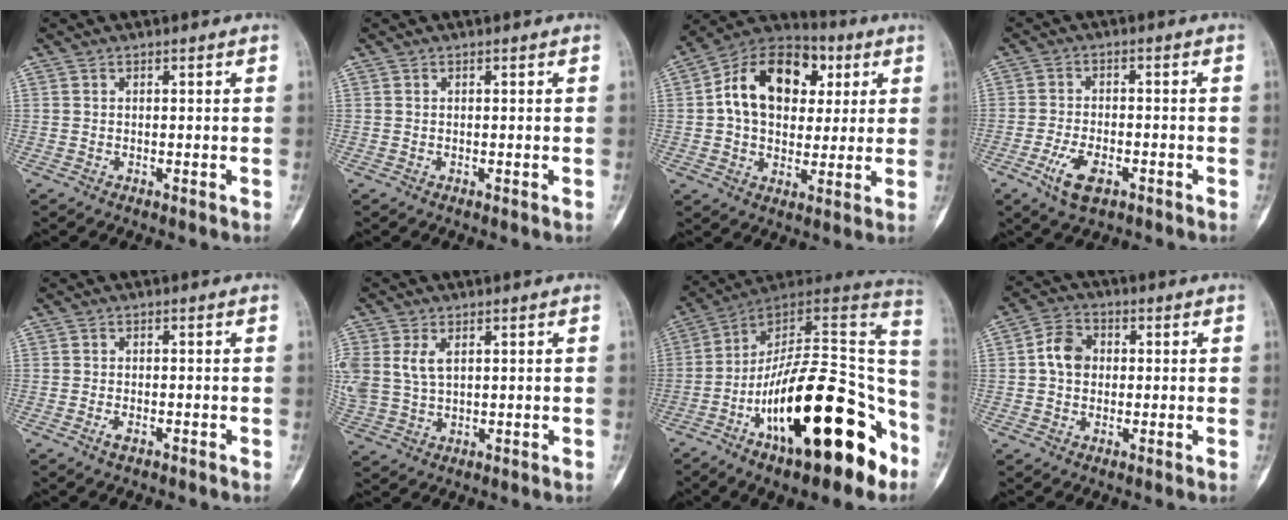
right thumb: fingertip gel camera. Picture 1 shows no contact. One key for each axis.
{"total": 0.0}
{"total": 18.2, "fx": 4.1, "fy": 12.7, "fz": 12.4, "tx": -0.170, "ty": 0.015, "tz": 0.060}
{"total": 6.6, "fx": -3.3, "fy": 3.1, "fz": 4.8, "tx": -0.093, "ty": 0.010, "tz": -0.057}
{"total": 1.5, "fx": -0.9, "fy": 0.6, "fz": 1.1, "tx": -0.025, "ty": 0.002, "tz": -0.018}
{"total": 7.9, "fx": 2.4, "fy": 5.0, "fz": 5.7, "tx": -0.137, "ty": 0.002, "tz": 0.058}
{"total": 27.7, "fx": -11.9, "fy": 10.7, "fz": 22.6, "tx": -0.304, "ty": 0.078, "tz": -0.187}
{"total": 6.0, "fx": 0.4, "fy": 4.8, "fz": 3.6, "tx": -0.053, "ty": 0.014, "tz": -0.001}